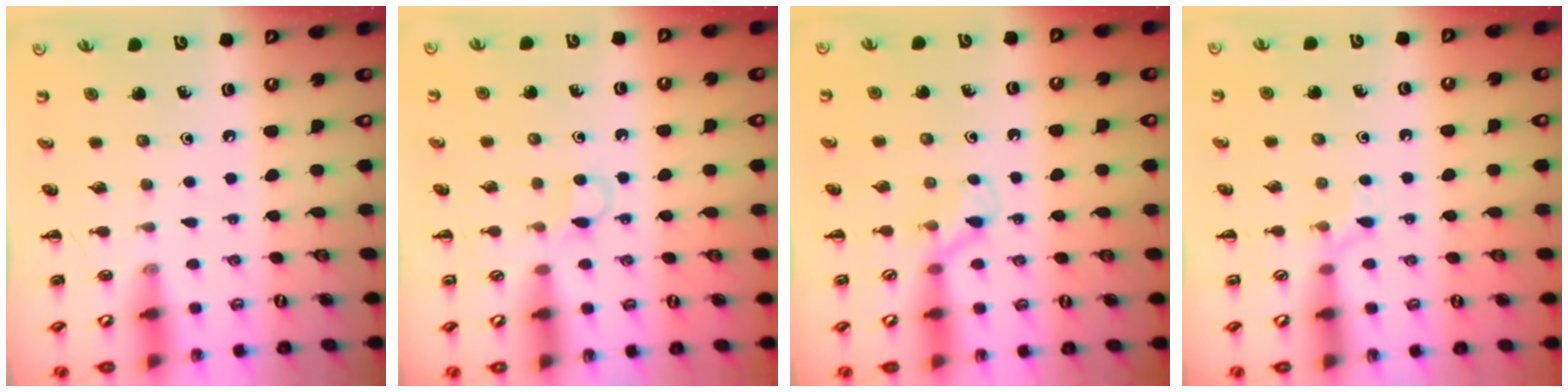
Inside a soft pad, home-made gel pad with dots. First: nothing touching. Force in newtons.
{"total": 3.3, "press": 3.2, "slide": 0.9}
{"total": 3.8, "press": 3.5, "slide": 1.4}
{"total": 5.1, "press": 4.9, "slide": 1.6}